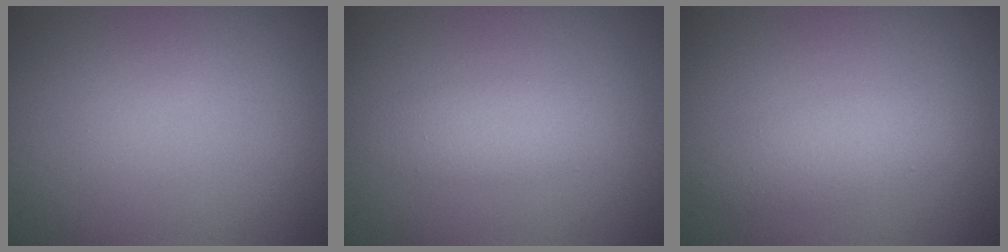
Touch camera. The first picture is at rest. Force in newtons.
{"total": 2.0, "press": 2.0, "slide": 0.0}
{"total": 2.3, "press": 2.3, "slide": 0.1}